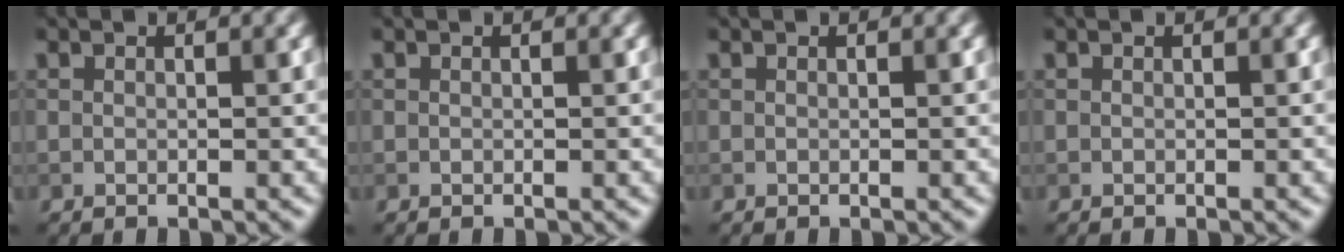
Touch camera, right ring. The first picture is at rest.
{"total": 0.0}
{"total": 0.0}
{"total": 0.0}